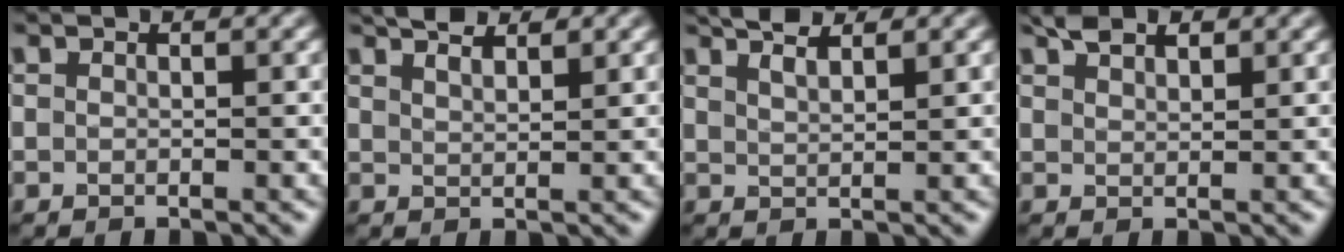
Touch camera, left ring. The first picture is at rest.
{"total": 3.5, "force": [2.8, 1.0, 1.7], "torque": [-0.015, 0.010, 0.032]}
{"total": 3.7, "force": [2.9, 1.1, 2.0], "torque": [-0.016, 0.013, 0.030]}
{"total": 2.2, "force": [1.8, 0.8, 1.0], "torque": [-0.016, 0.005, 0.034]}